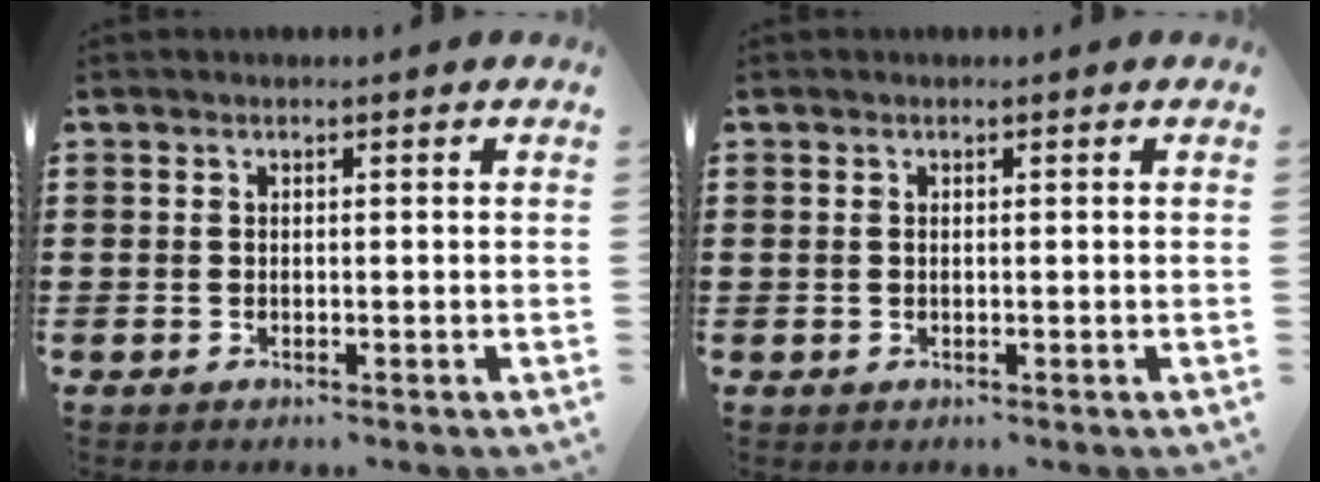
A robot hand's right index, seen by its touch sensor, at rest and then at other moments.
{"total": 0.0}